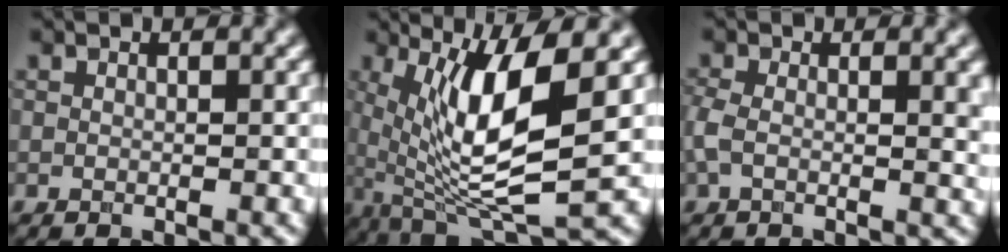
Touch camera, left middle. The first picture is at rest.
{"total": 9.2, "force": [0.9, 2.5, 8.8], "torque": [-0.169, -0.011, 0.033]}
{"total": 5.0, "force": [-0.1, 2.0, 4.6], "torque": [-0.098, -0.003, 0.002]}